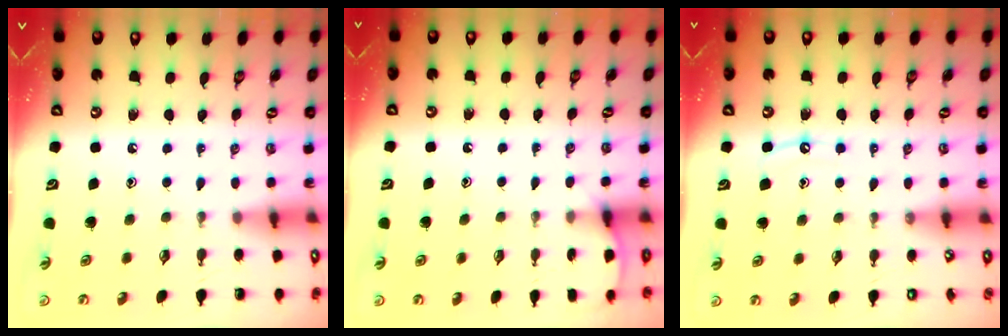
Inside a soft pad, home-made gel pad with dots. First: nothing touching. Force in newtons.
{"total": 3.7, "press": 3.7, "slide": 0.4}
{"total": 6.6, "press": 6.6, "slide": 0.7}